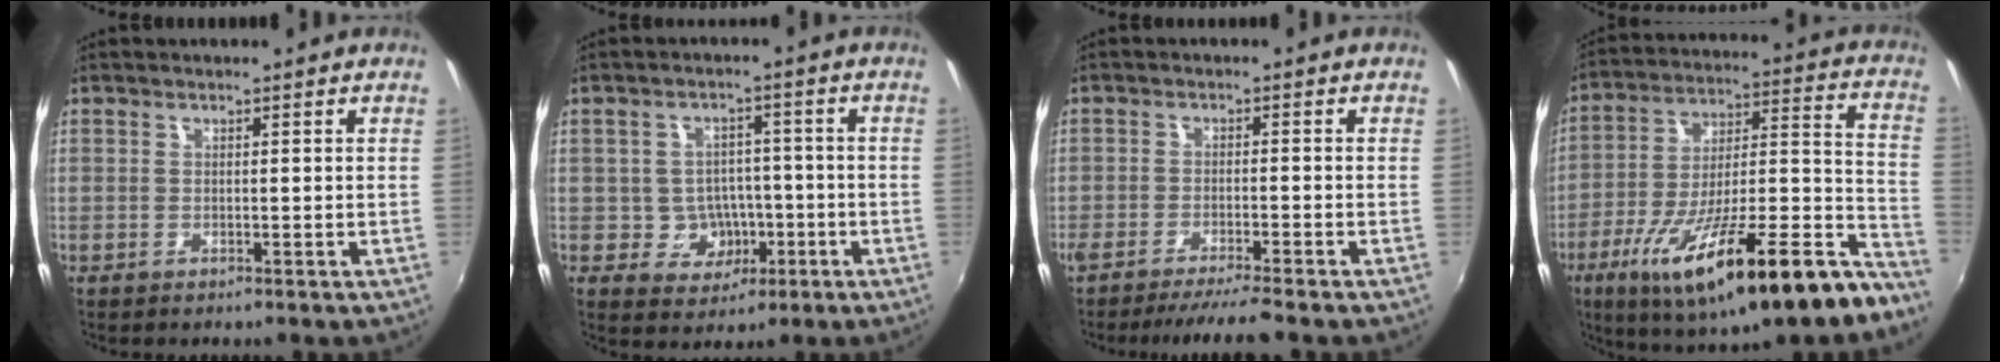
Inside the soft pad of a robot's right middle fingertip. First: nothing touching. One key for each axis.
{"total": 5.6, "fx": -1.4, "fy": 5.2, "fz": 1.4, "tx": -0.036, "ty": 0.013, "tz": -0.005}
{"total": 5.9, "fx": -5.2, "fy": -0.8, "fz": 2.7, "tx": -0.055, "ty": -0.011, "tz": -0.082}
{"total": 29.4, "fx": -19.2, "fy": 5.8, "fz": 21.5, "tx": -0.321, "ty": -0.034, "tz": -0.298}